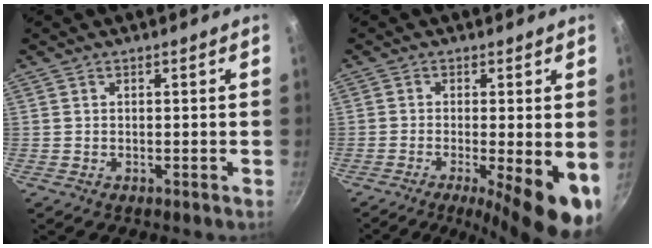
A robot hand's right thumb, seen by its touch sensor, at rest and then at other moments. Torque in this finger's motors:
{"motor_torque": [0.05, 0.88, 0.67, -0.64, 0.13]}